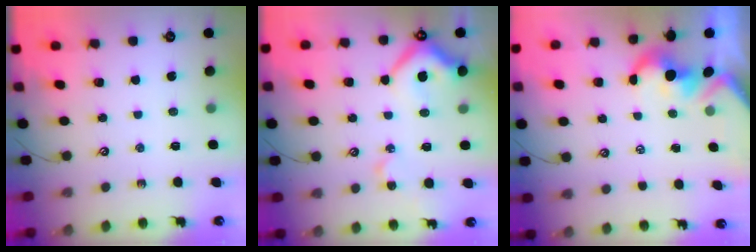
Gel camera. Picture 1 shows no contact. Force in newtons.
{"total": 9.9, "press": 9.8, "slide": 1.4}
{"total": 1.7, "press": 1.4, "slide": 0.9}